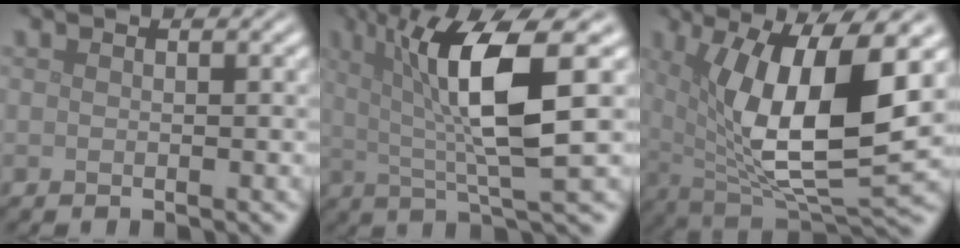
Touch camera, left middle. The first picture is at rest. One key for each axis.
{"total": 9.0, "fx": 1.9, "fy": 1.8, "fz": 8.6, "tx": -0.132, "ty": -0.002, "tz": 0.033}
{"total": 12.1, "fx": 2.4, "fy": 4.2, "fz": 11.1, "tx": -0.186, "ty": -0.012, "tz": 0.045}